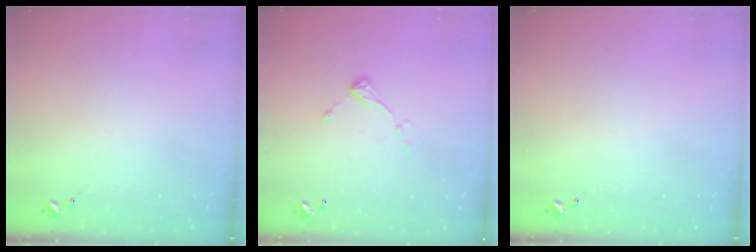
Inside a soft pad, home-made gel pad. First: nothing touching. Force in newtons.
{"total": 6.9, "press": 6.9, "slide": 0.4}
{"total": 0.0}